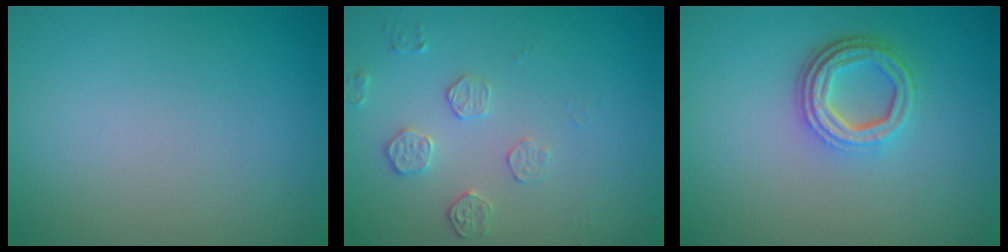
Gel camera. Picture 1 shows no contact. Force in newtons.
{"total": 1.8, "press": 1.2, "slide": 1.3}
{"total": 4.1, "press": 3.2, "slide": 2.7}